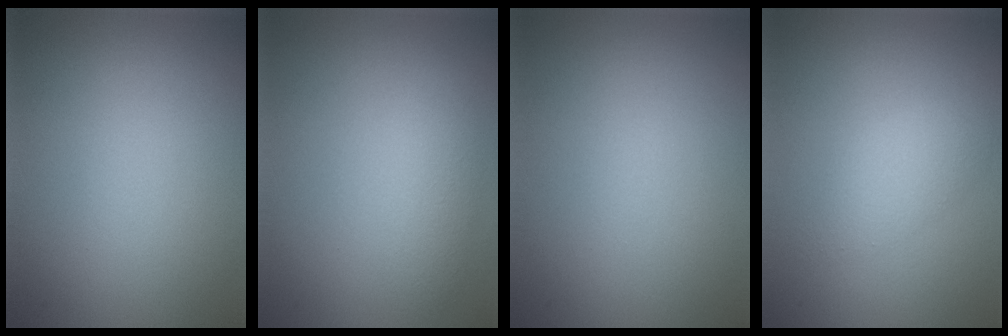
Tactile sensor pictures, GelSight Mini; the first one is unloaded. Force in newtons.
{"total": 2.4, "press": 2.4, "slide": 0.0}
{"total": 0.0}
{"total": 2.2, "press": 2.2, "slide": 0.0}